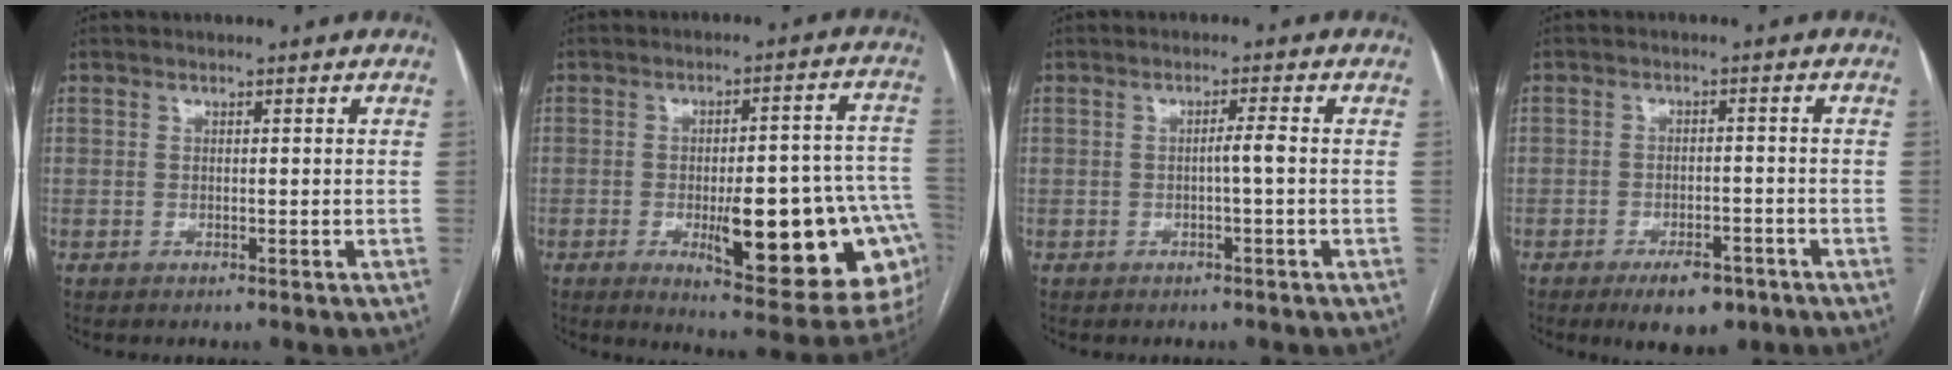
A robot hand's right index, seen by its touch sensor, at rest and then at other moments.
{"total": 22.0, "force": [-6.2, 5.8, 20.3], "torque": [-0.165, 0.022, -0.060]}
{"total": 1.8, "force": [-0.4, -0.2, 1.7], "torque": [-0.026, 0.002, -0.006]}
{"total": 6.3, "force": [-4.1, 2.8, 3.8], "torque": [-0.056, 0.001, -0.058]}